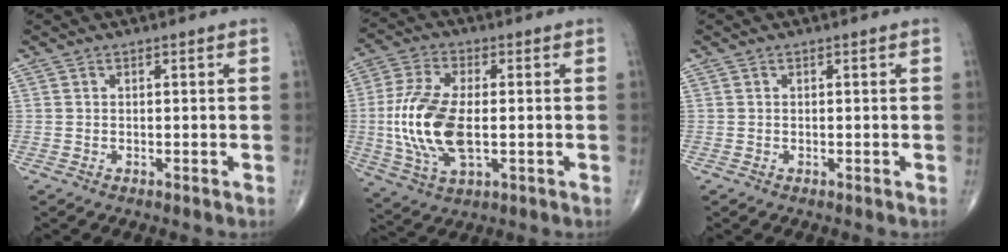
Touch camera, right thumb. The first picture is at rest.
{"total": 14.8, "force": [-1.0, 7.2, 12.9], "torque": [-0.278, -0.001, -0.019]}
{"total": 0.0}